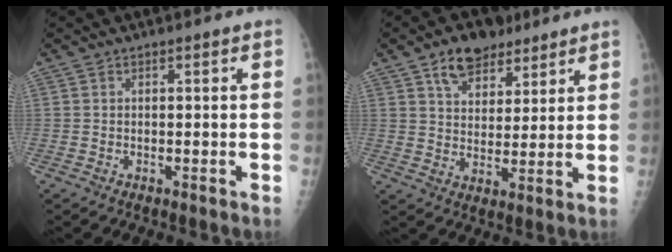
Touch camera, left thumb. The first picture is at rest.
{"total": 8.8, "force": [5.7, 5.5, 3.9], "torque": [-0.037, -0.027, 0.097]}